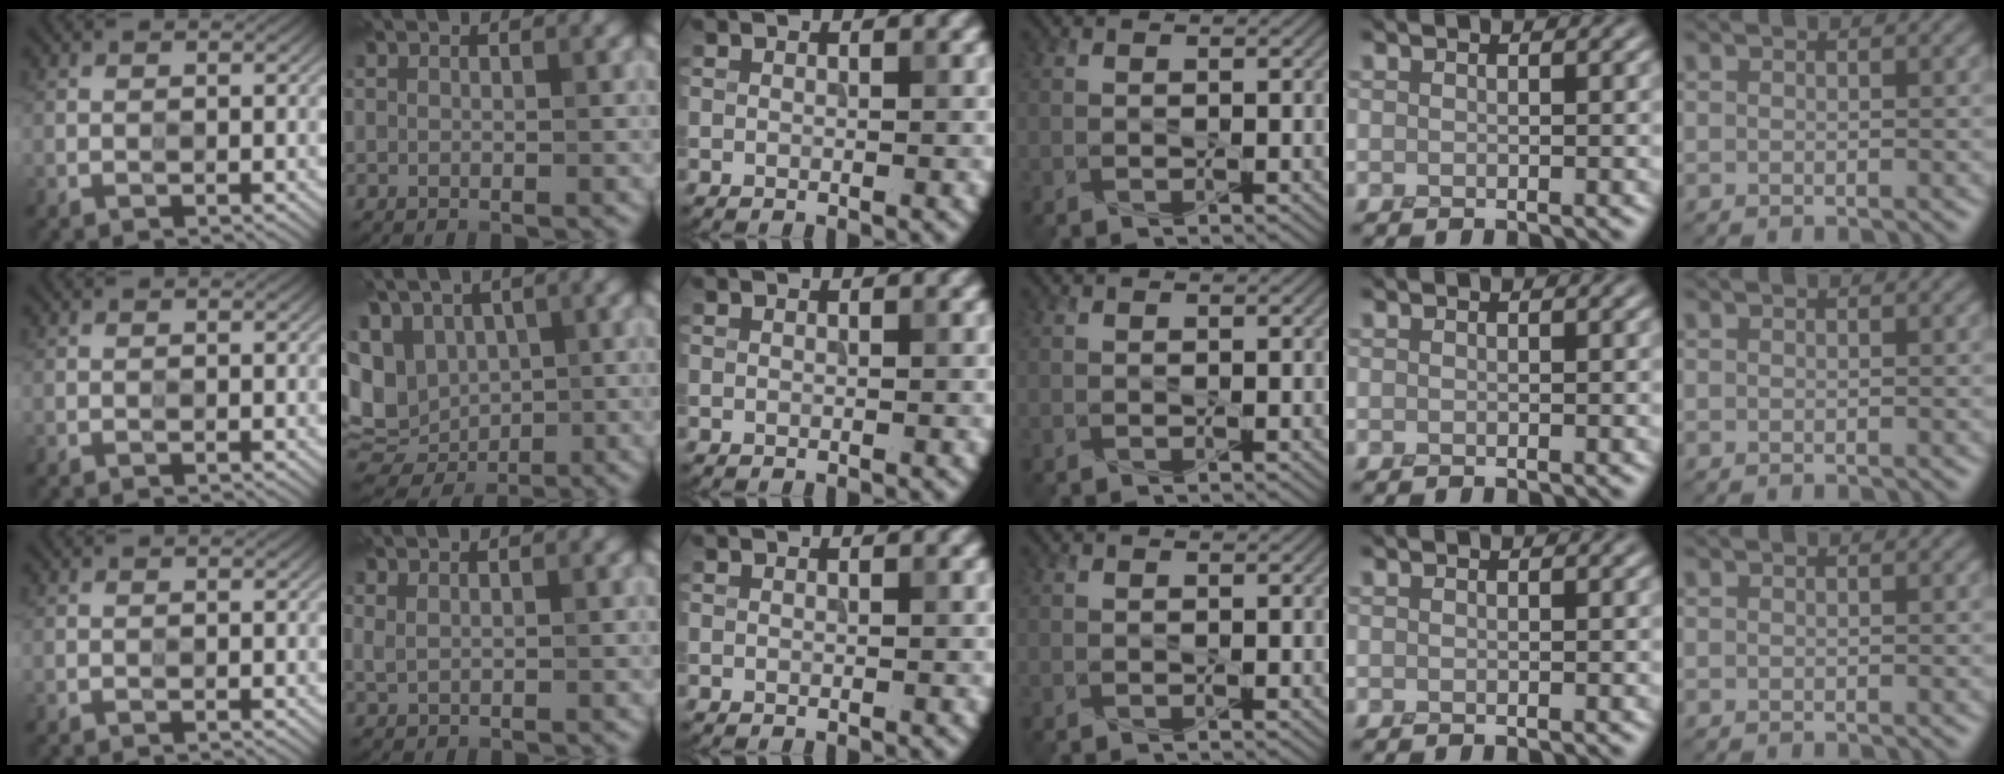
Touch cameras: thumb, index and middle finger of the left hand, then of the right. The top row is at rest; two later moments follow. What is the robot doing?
{"motion": "press", "object": "toy piano key"}